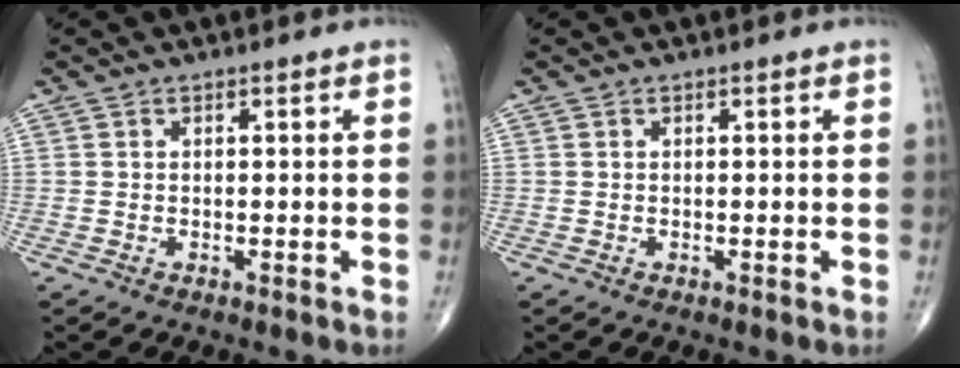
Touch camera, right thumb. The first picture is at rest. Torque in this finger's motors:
{"motor_torque": [0.00, 0.00, 0.00, 0.00, 0.00]}